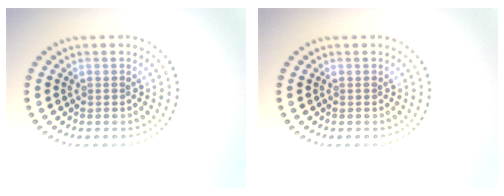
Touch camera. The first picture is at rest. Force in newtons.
{"total": 0.0}